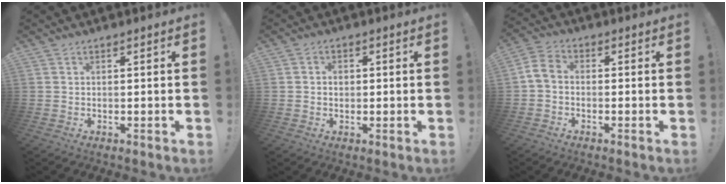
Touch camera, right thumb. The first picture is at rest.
{"total": 1.8, "force": [-0.1, 1.7, 0.8], "torque": [-0.008, 0.004, -0.004]}
{"total": 5.3, "force": [-0.9, 3.6, 3.8], "torque": [-0.081, 0.011, -0.014]}